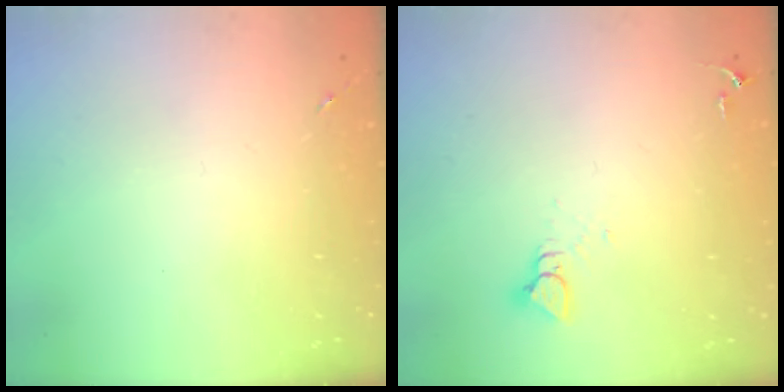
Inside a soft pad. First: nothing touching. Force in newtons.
{"total": 3.9, "press": 3.8, "slide": 0.5}